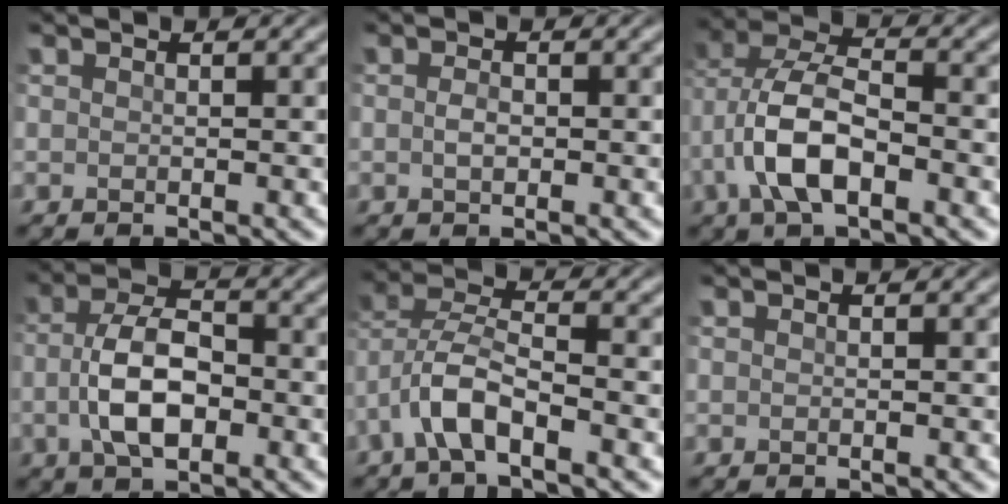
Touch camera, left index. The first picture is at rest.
{"total": 1.2, "force": [-0.4, 0.7, 0.9], "torque": [-0.021, -0.002, -0.009]}
{"total": 6.7, "force": [-2.6, 3.1, 5.4], "torque": [-0.113, 0.006, -0.058]}
{"total": 6.0, "force": [-1.3, 3.2, 4.9], "torque": [-0.101, -0.003, -0.029]}
{"total": 5.0, "force": [-2.9, 1.5, 3.7], "torque": [-0.077, 0.009, -0.066]}
{"total": 0.0}